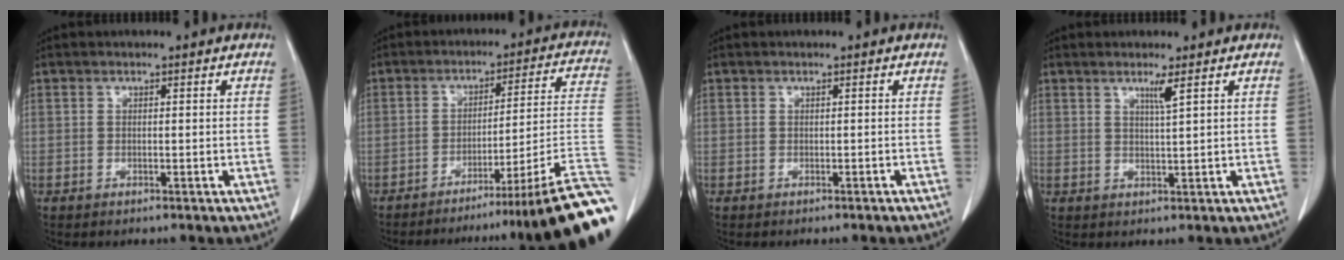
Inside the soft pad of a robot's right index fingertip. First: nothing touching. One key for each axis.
{"total": 20.9, "fx": -15.5, "fy": -2.5, "fz": 13.9, "tx": -0.076, "ty": 0.002, "tz": -0.224}
{"total": 1.6, "fx": -1.5, "fy": 0.1, "fz": 0.5, "tx": -0.005, "ty": 0.000, "tz": -0.018}
{"total": 2.1, "fx": 1.2, "fy": -0.6, "fz": 1.6, "tx": -0.031, "ty": -0.008, "tz": 0.025}